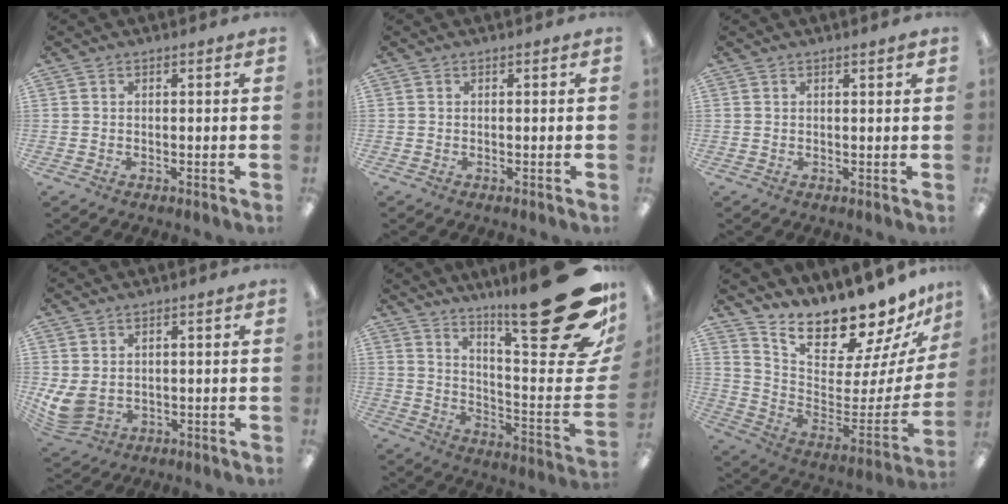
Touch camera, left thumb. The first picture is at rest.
{"total": 0.0}
{"total": 1.2, "force": [0.9, 0.1, 0.8], "torque": [-0.018, 0.001, 0.015]}
{"total": 6.4, "force": [1.1, 4.7, 4.2], "torque": [-0.093, -0.011, 0.025]}
{"total": 28.1, "force": [17.7, 5.3, 21.2], "torque": [-0.282, -0.130, 0.288]}
{"total": 16.3, "force": [15.0, 4.0, 4.9], "torque": [-0.075, -0.146, 0.256]}